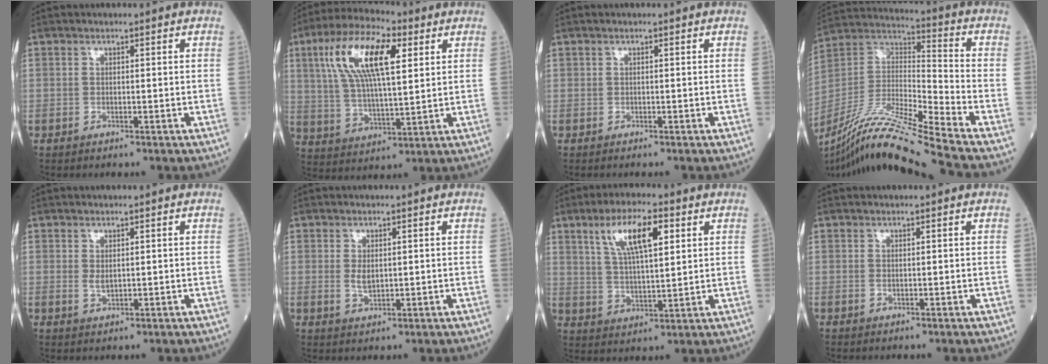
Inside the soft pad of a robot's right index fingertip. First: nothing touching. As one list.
[{"total": 15.0, "force": [5.3, 4.5, 13.3], "torque": [-0.264, 0.023, 0.094]}, {"total": 0.0}, {"total": 20.5, "force": [-17.2, -2.3, 11.0], "torque": [-0.232, -0.022, -0.319]}, {"total": 1.3, "force": [0.3, 0.6, 1.0], "torque": [-0.017, -0.004, 0.010]}, {"total": 2.2, "force": [0.3, 1.2, 1.8], "torque": [-0.035, -0.005, 0.008]}, {"total": 10.1, "force": [4.5, 2.5, 8.7], "torque": [-0.161, 0.011, 0.085]}, {"total": 0.0}]